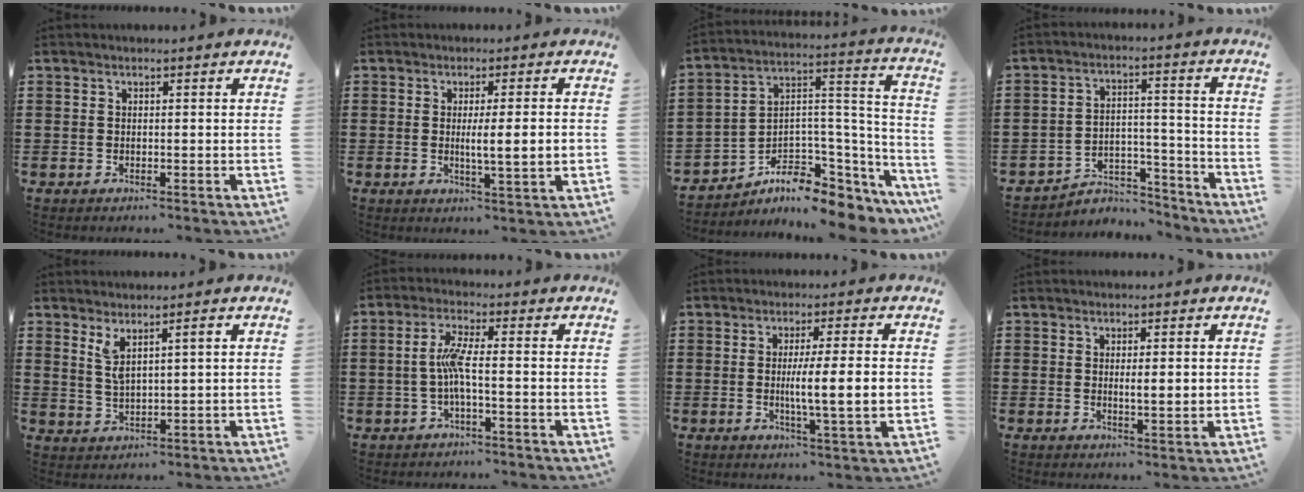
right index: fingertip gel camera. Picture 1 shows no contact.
{"total": 4.8, "force": [-0.1, 0.1, 4.8], "torque": [-0.078, -0.009, -0.007]}
{"total": 5.7, "force": [-3.8, 3.5, 2.2], "torque": [-0.052, -0.017, -0.067]}
{"total": 4.7, "force": [-4.3, 1.7, 1.0], "torque": [-0.022, 0.013, -0.088]}
{"total": 3.4, "force": [1.6, 0.7, 2.9], "torque": [-0.060, 0.002, 0.027]}
{"total": 5.0, "force": [-0.9, 0.4, 4.9], "torque": [-0.105, -0.005, -0.026]}
{"total": 7.2, "force": [-0.3, 0.1, 7.2], "torque": [-0.128, -0.007, -0.009]}
{"total": 2.3, "force": [0.2, 0.3, 2.3], "torque": [-0.044, -0.001, 0.002]}